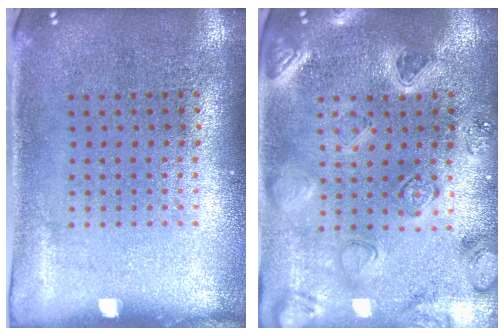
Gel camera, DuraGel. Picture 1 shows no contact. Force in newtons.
{"total": 2.2, "press": 2.2, "slide": 0.2}